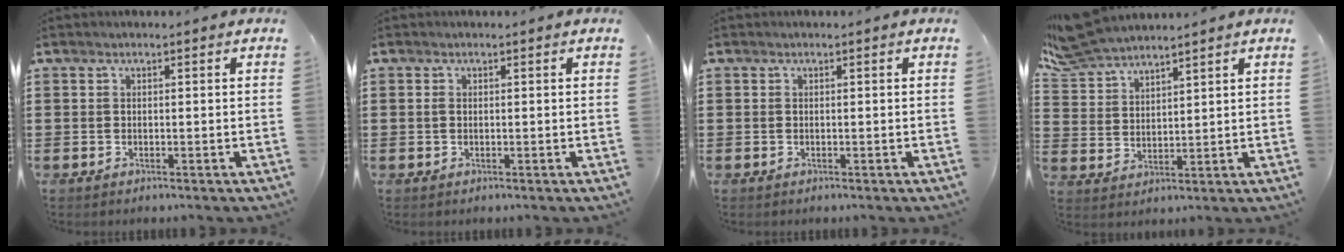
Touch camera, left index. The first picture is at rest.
{"total": 0.6, "force": [0.0, 0.4, 0.5], "torque": [-0.012, 0.001, -0.001]}
{"total": 0.0}
{"total": 6.6, "force": [6.2, 1.5, 1.8], "torque": [-0.062, -0.016, 0.117]}